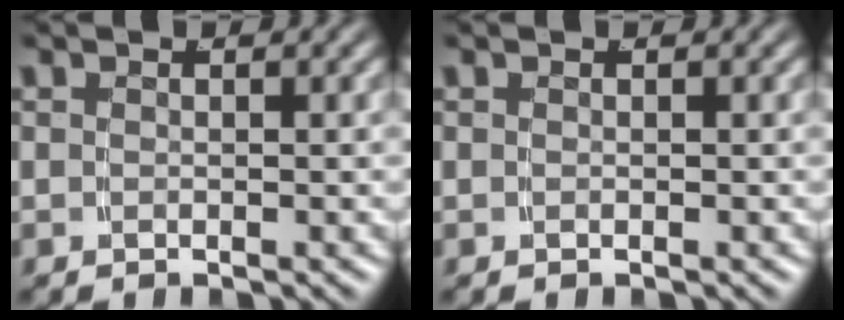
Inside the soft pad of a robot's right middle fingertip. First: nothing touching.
{"total": 0.0}